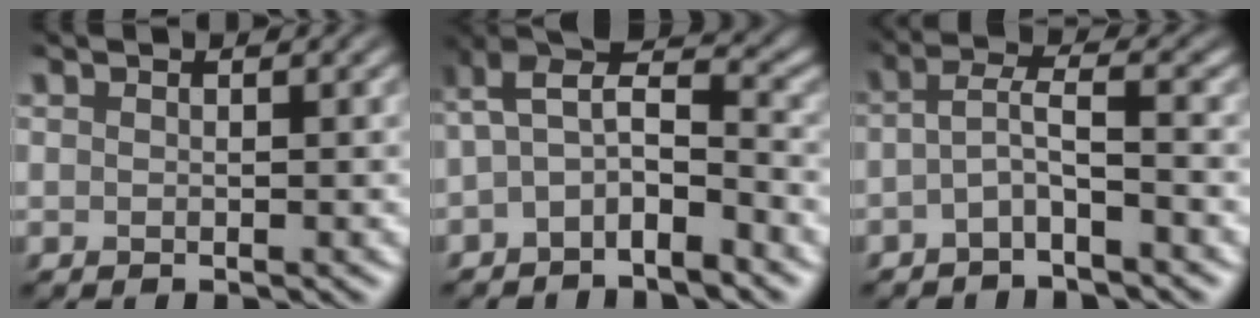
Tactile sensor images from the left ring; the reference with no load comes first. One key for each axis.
{"total": 5.1, "fx": -1.6, "fy": 2.5, "fz": 4.2, "tx": -0.073, "ty": 0.014, "tz": -0.039}
{"total": 2.4, "fx": -1.2, "fy": 0.4, "fz": 2.0, "tx": -0.043, "ty": 0.008, "tz": -0.032}